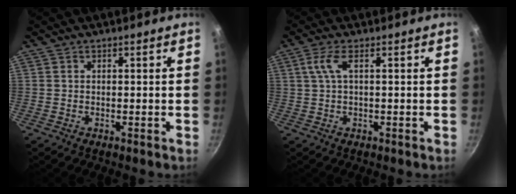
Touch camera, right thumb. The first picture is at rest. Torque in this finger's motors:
{"motor_torque": [-0.62, 0.44, 0.66, 0.25, 0.06]}